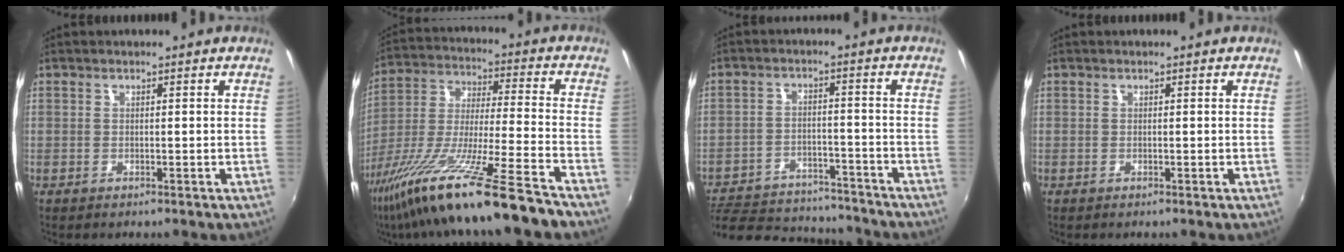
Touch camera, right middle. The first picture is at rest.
{"total": 21.6, "force": [-15.8, -1.1, 14.6], "torque": [-0.271, -0.058, -0.276]}
{"total": 19.2, "force": [-16.4, 6.9, 7.3], "torque": [-0.166, 0.002, -0.225]}
{"total": 0.0}